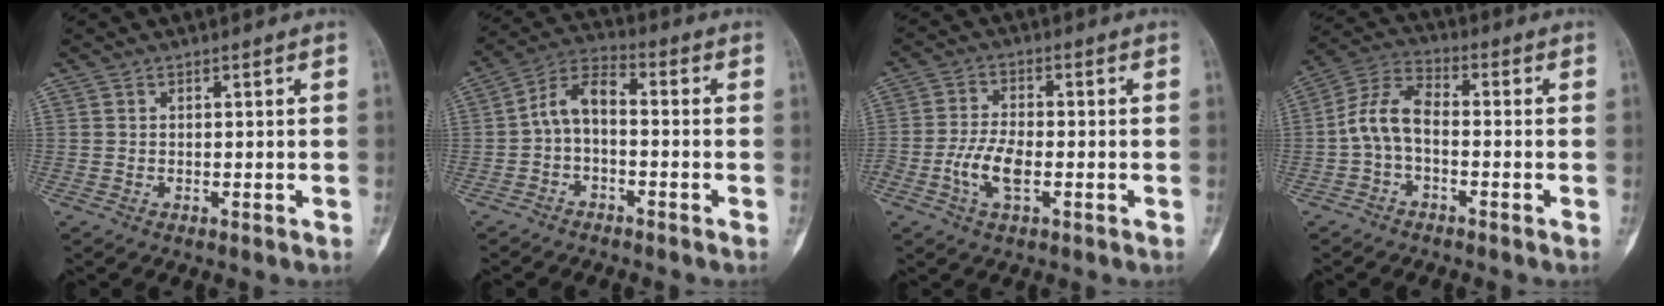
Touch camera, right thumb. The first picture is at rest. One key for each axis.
{"total": 7.0, "fx": -1.1, "fy": 3.8, "fz": 5.8, "tx": -0.103, "ty": 0.033, "tz": -0.034}
{"total": 6.6, "fx": -2.0, "fy": 3.0, "fz": 5.5, "tx": -0.117, "ty": 0.010, "tz": -0.038}
{"total": 7.7, "fx": -1.5, "fy": 4.2, "fz": 6.3, "tx": -0.126, "ty": 0.030, "tz": -0.042}